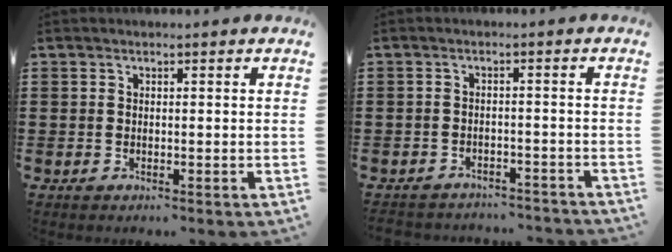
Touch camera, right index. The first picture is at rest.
{"total": 2.3, "force": [-2.3, 0.4, -0.1], "torque": [-0.005, 0.002, -0.048]}